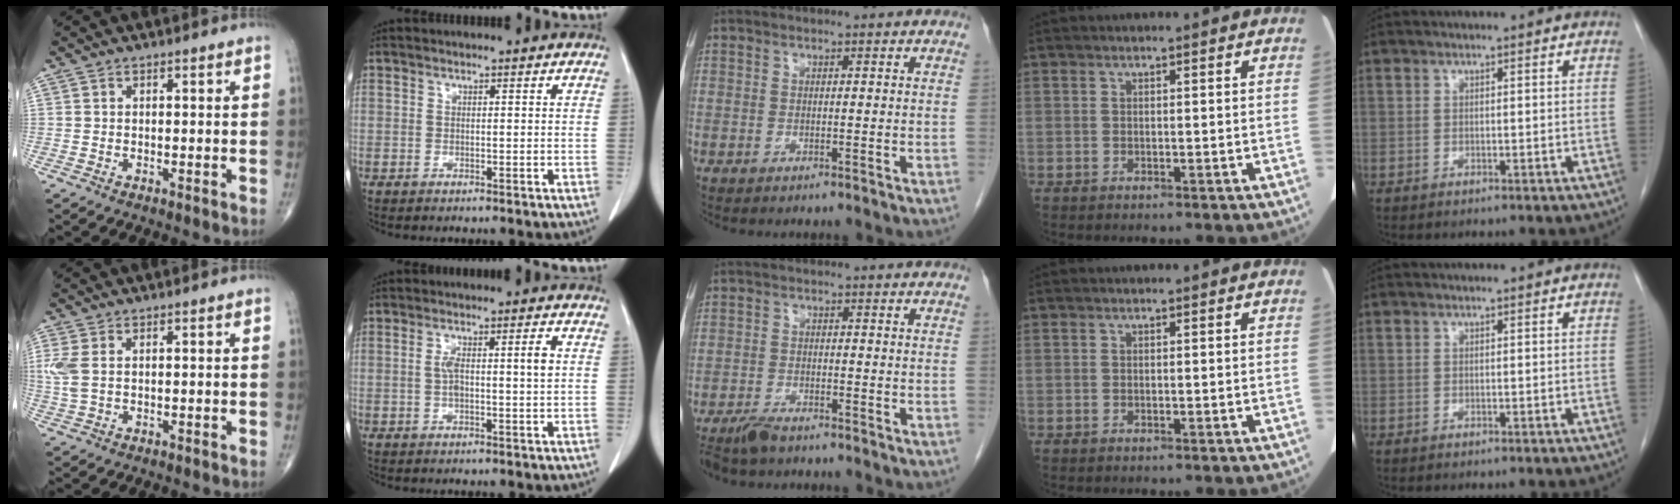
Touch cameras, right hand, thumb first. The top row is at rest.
{"thumb": {"total": 4.2, "force": [0.9, 2.4, 3.4], "torque": [-0.104, 0.009, 0.024]}, "index": {"total": 4.6, "force": [0.4, 0.6, 4.6], "torque": [-0.089, 0.013, 0.009]}, "middle": {"total": 4.0, "force": [-3.4, 1.1, 1.8], "torque": [-0.038, -0.008, -0.060]}}